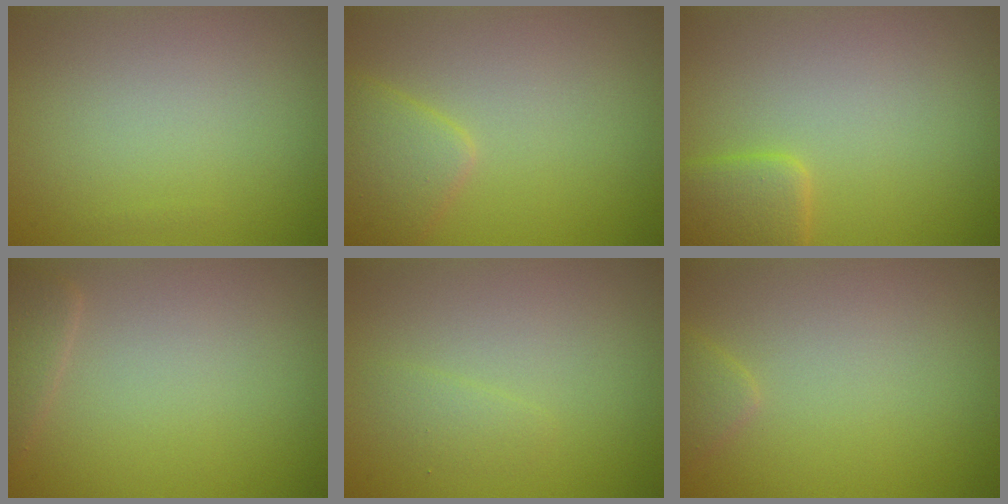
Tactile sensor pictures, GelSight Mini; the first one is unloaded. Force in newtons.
{"total": 2.7, "press": 2.7, "slide": 0.1}
{"total": 3.2, "press": 3.1, "slide": 0.2}
{"total": 1.6, "press": 1.6, "slide": 0.1}
{"total": 1.0, "press": 1.0, "slide": 0.0}
{"total": 1.1, "press": 1.1, "slide": 0.1}